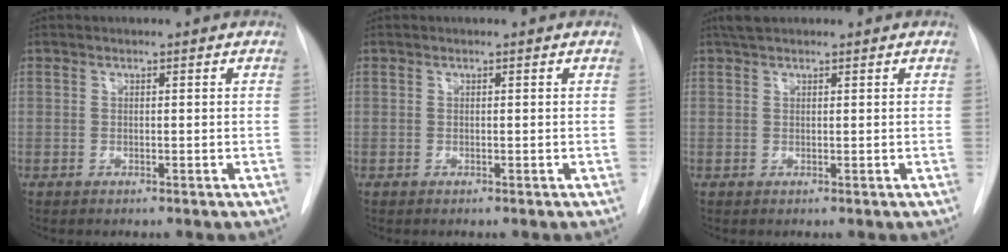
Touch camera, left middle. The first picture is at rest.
{"total": 0.0}
{"total": 2.1, "force": [1.8, 0.7, 0.9], "torque": [-0.020, 0.015, 0.032]}